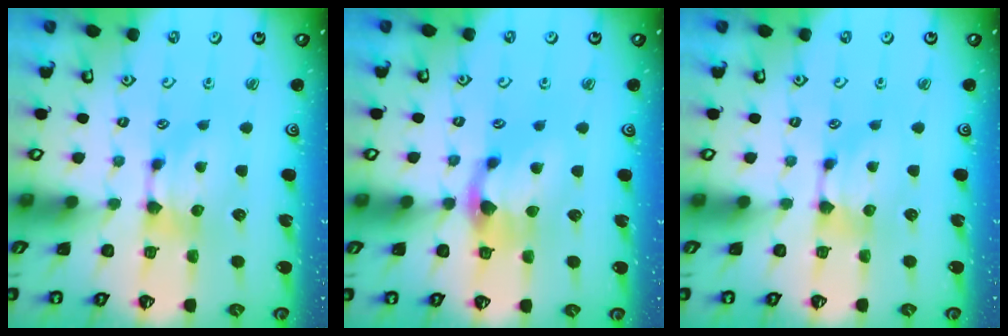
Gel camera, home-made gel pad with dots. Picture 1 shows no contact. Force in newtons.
{"total": 2.9, "press": 2.2, "slide": 1.9}
{"total": 0.0}